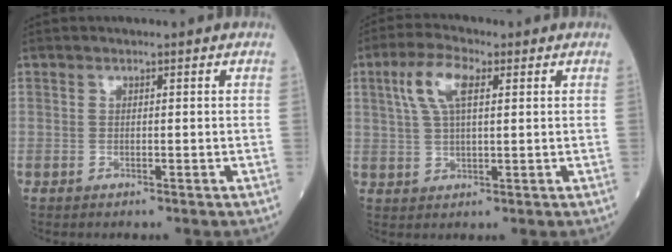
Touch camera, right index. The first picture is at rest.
{"total": 6.8, "force": [2.5, 2.3, 5.9], "torque": [-0.128, 0.017, 0.049]}